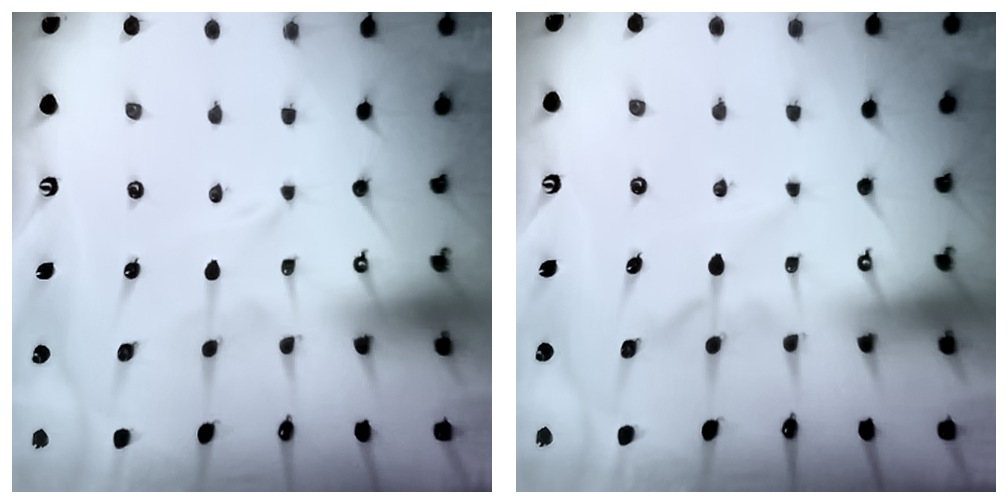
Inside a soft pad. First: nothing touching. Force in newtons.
{"total": 6.7, "press": 6.7, "slide": 0.8}